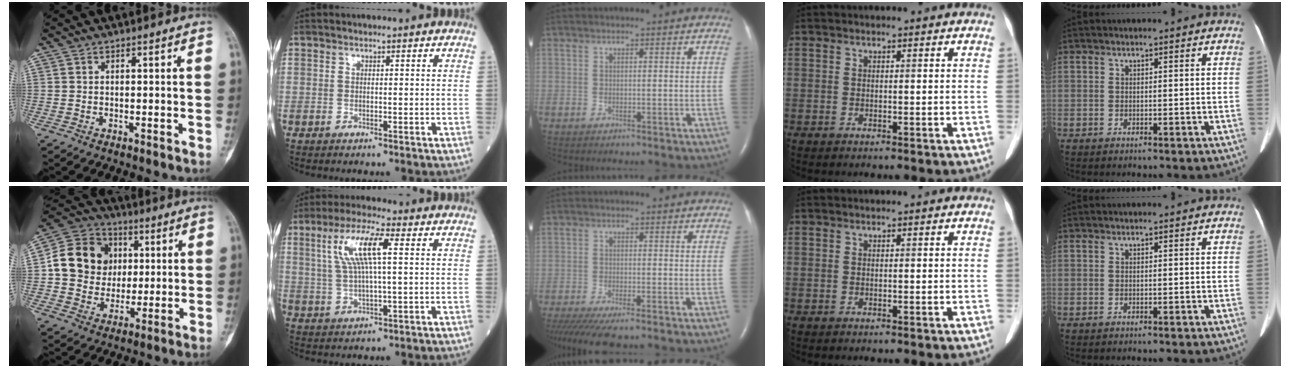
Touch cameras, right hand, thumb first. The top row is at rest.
{"thumb": {"total": 14.9, "force": [2.2, 13.2, 6.5], "torque": [-0.089, 0.011, 0.037]}, "index": {"total": 9.3, "force": [2.7, 1.4, 8.8], "torque": [-0.180, 0.014, 0.052]}, "middle": {"total": 9.0, "force": [-7.4, 0.8, 5.0], "torque": [-0.074, -0.021, -0.119]}}